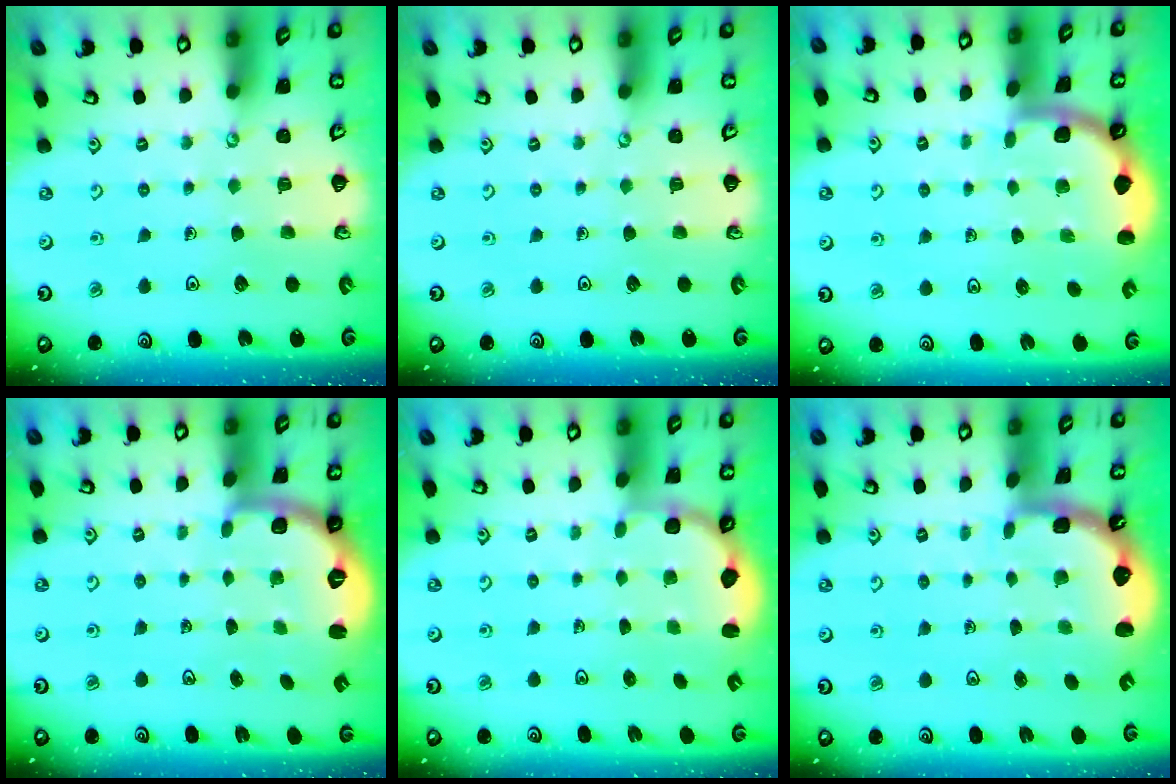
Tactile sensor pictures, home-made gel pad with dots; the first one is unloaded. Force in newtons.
{"total": 0.0}
{"total": 1.8, "press": 1.8, "slide": 0.1}
{"total": 2.7, "press": 1.7, "slide": 2.1}
{"total": 2.9, "press": 2.6, "slide": 1.2}
{"total": 2.5, "press": 1.7, "slide": 1.8}